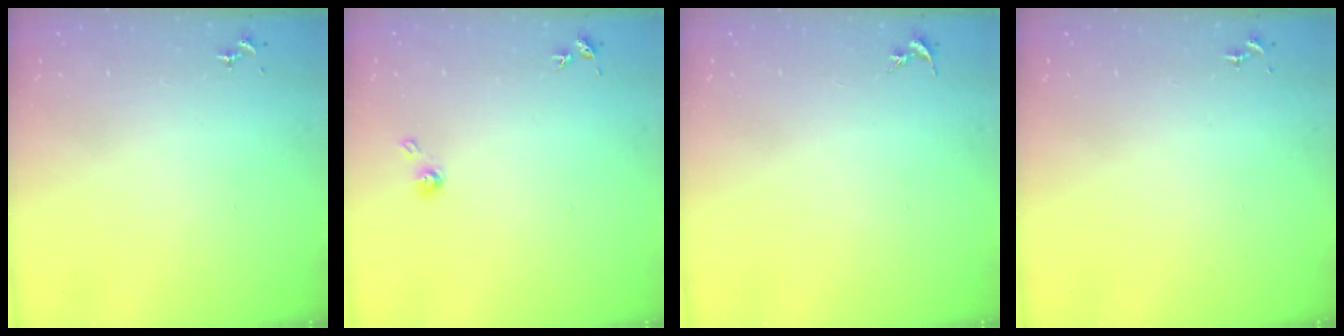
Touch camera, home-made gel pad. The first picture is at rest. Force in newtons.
{"total": 4.9, "press": 4.9, "slide": 0.5}
{"total": 0.0}
{"total": 0.0}